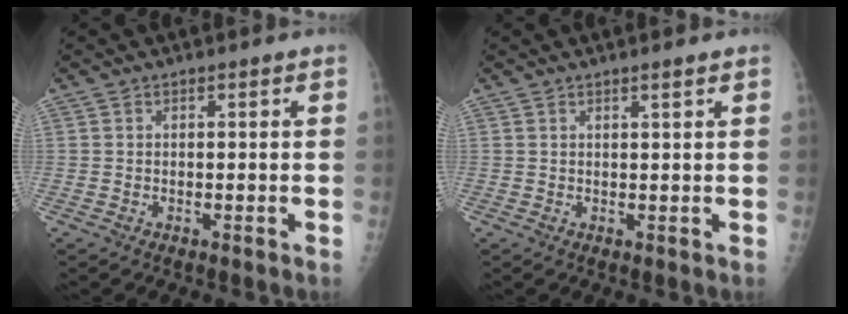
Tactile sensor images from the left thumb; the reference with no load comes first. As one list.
[{"total": 1.1, "force": [0.8, 0.0, 0.8], "torque": [-0.013, -0.004, 0.013]}]